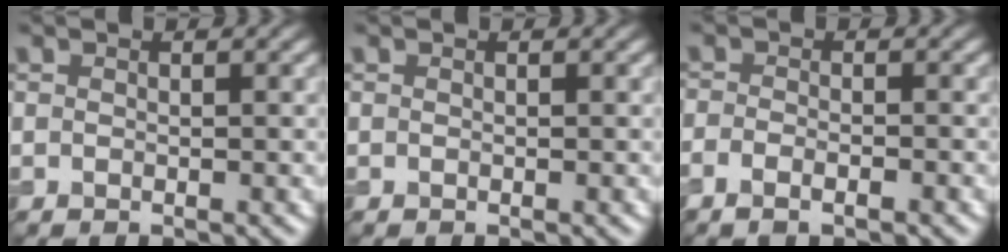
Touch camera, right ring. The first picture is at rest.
{"total": 0.0}
{"total": 2.7, "force": [-1.9, 0.7, 1.7], "torque": [-0.032, -0.001, -0.032]}